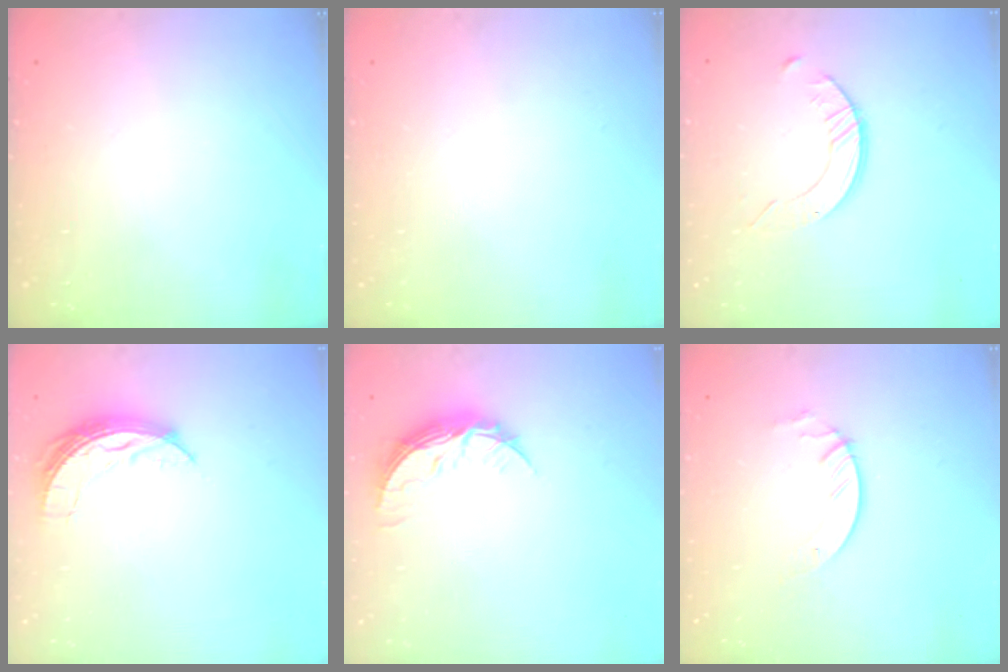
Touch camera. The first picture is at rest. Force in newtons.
{"total": 0.0}
{"total": 5.0, "press": 5.0, "slide": 0.4}
{"total": 6.8, "press": 6.8, "slide": 0.4}
{"total": 8.2, "press": 8.2, "slide": 0.5}
{"total": 4.5, "press": 4.4, "slide": 0.4}